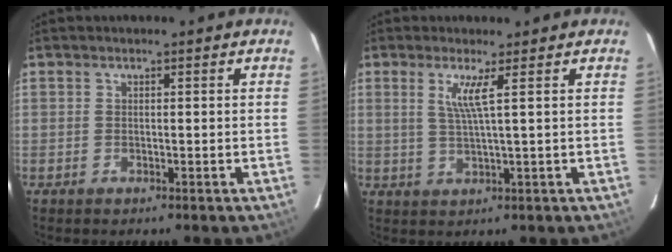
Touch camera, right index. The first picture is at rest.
{"total": 3.6, "force": [1.4, -0.8, 3.3], "torque": [-0.059, -0.005, 0.029]}